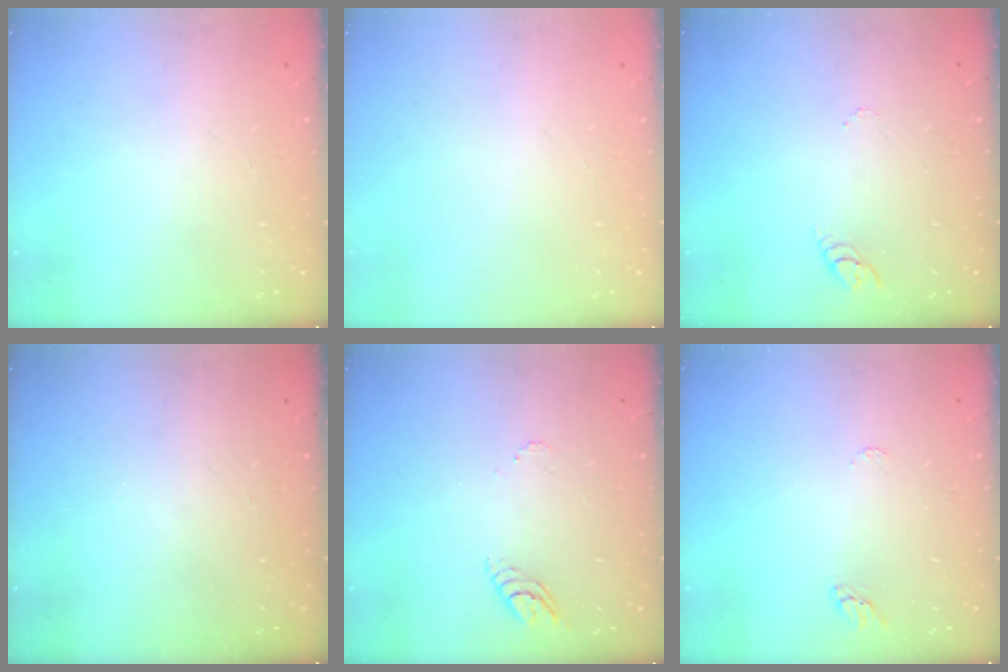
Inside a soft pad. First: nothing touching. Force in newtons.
{"total": 0.0}
{"total": 3.1, "press": 3.1, "slide": 0.3}
{"total": 0.0}
{"total": 3.4, "press": 3.4, "slide": 0.4}
{"total": 4.0, "press": 4.0, "slide": 0.3}